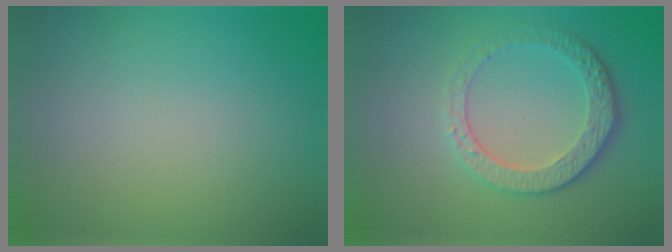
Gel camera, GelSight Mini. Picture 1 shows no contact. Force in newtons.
{"total": 4.5, "press": 3.2, "slide": 3.2}